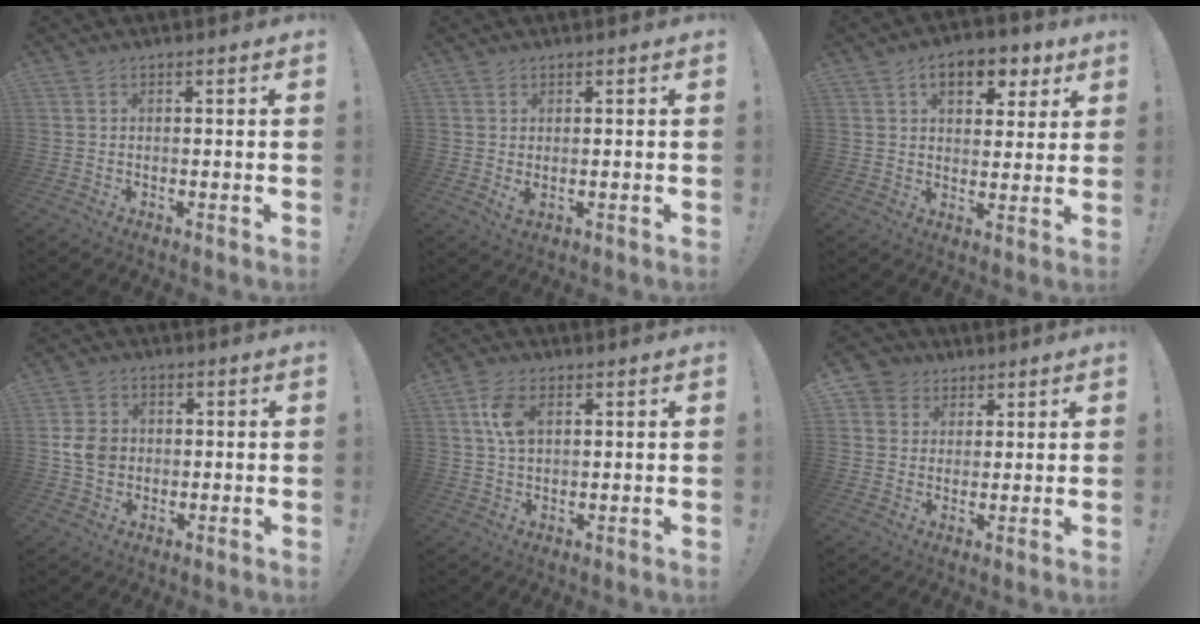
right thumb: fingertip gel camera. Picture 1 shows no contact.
{"total": 2.3, "force": [1.0, 0.8, 1.9], "torque": [-0.026, -0.009, 0.019]}
{"total": 9.9, "force": [5.1, 5.6, 6.3], "torque": [-0.084, -0.021, 0.089]}
{"total": 6.9, "force": [-0.4, 5.9, 3.6], "torque": [-0.062, 0.011, -0.005]}
{"total": 7.0, "force": [2.0, 3.8, 5.5], "torque": [-0.106, 0.002, 0.037]}
{"total": 5.4, "force": [2.4, 4.7, 0.8], "torque": [-0.010, -0.014, 0.046]}